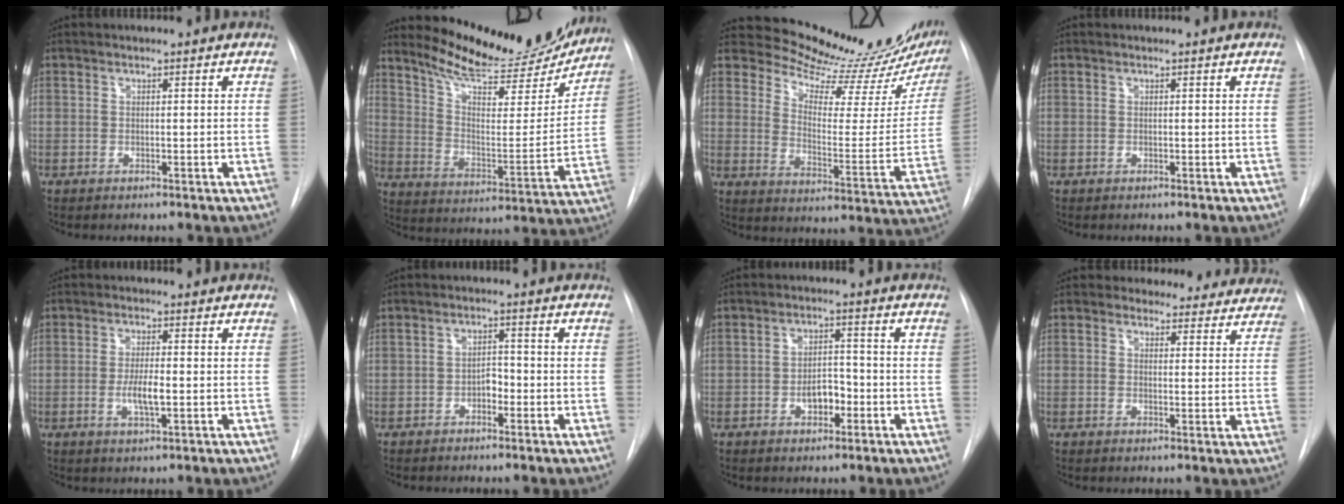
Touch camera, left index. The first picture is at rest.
{"total": 20.4, "force": [18.9, 3.8, 6.4], "torque": [-0.094, -0.052, 0.267]}
{"total": 18.7, "force": [17.8, 1.9, 5.3], "torque": [-0.080, -0.112, 0.225]}
{"total": 0.0}
{"total": 4.2, "force": [-1.2, 0.8, 4.0], "torque": [-0.078, -0.009, -0.019]}
{"total": 2.6, "force": [-1.6, 1.3, 1.6], "torque": [-0.019, 0.004, -0.029]}
{"total": 4.4, "force": [-2.1, 2.3, 3.0], "torque": [-0.048, 0.006, -0.033]}
{"total": 12.5, "force": [11.4, 5.1, 0.6], "torque": [0.031, -0.018, 0.104]}